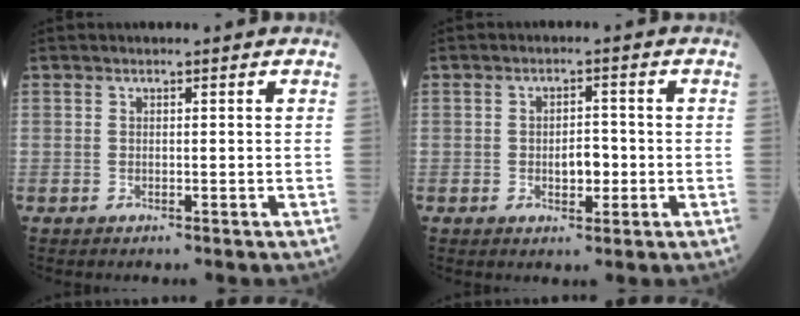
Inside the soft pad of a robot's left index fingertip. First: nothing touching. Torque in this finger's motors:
{"motor_torque": [0.16, 0.23, 0.05, 0.01]}